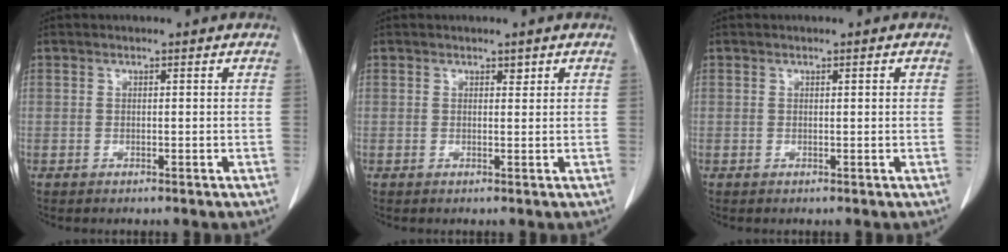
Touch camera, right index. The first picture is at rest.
{"total": 0.7, "force": [0.5, 0.4, 0.3], "torque": [-0.002, -0.003, 0.005]}
{"total": 0.6, "force": [0.2, 0.0, 0.5], "torque": [-0.010, 0.001, 0.002]}